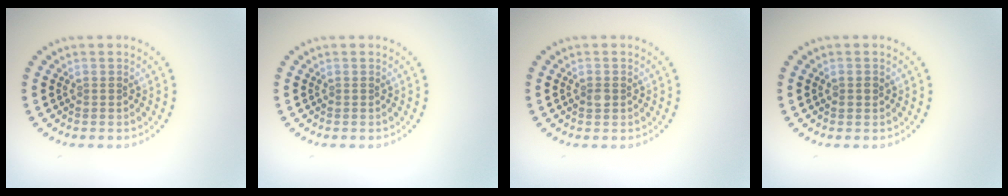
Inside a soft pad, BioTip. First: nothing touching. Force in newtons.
{"total": 0.0}
{"total": 1.0, "press": 1.0, "slide": 0.1}
{"total": 1.0, "press": 1.0, "slide": 0.2}